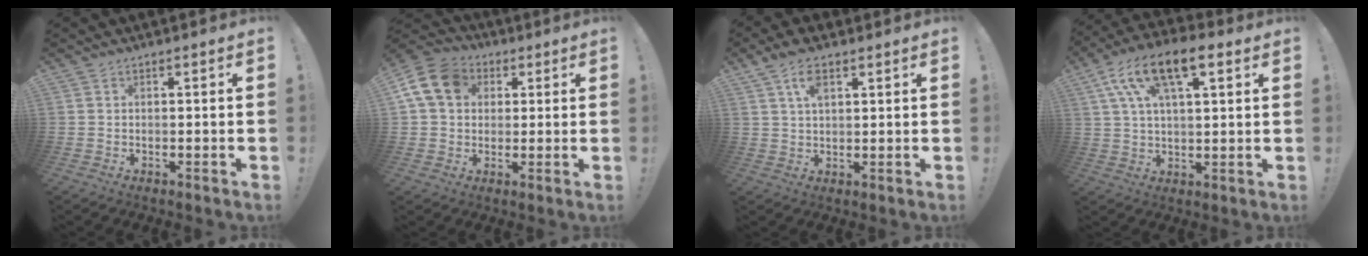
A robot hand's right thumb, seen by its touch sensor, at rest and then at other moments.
{"total": 13.8, "force": [4.0, 10.8, 7.5], "torque": [-0.132, -0.002, 0.082]}
{"total": 6.6, "force": [3.4, 3.1, 4.7], "torque": [-0.089, -0.002, 0.063]}
{"total": 15.0, "force": [7.2, 6.8, 11.2], "torque": [-0.191, -0.015, 0.127]}